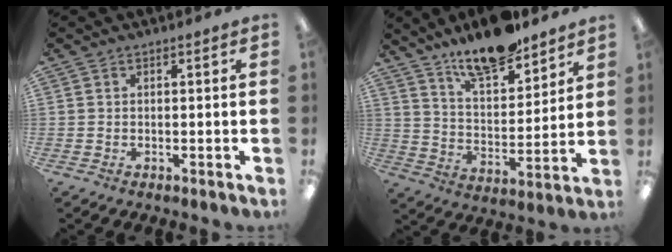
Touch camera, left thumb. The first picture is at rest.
{"total": 14.6, "force": [12.4, 4.4, 6.3], "torque": [-0.104, -0.078, 0.219]}